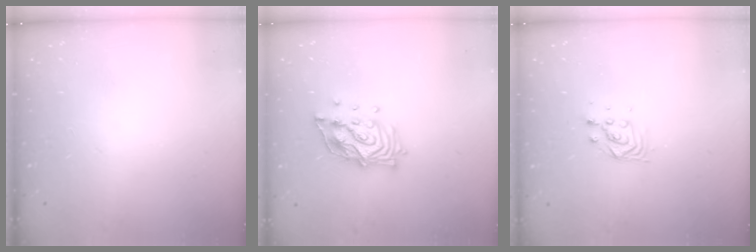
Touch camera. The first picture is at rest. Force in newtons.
{"total": 17.2, "press": 17.0, "slide": 2.7}
{"total": 4.9, "press": 4.9, "slide": 0.2}